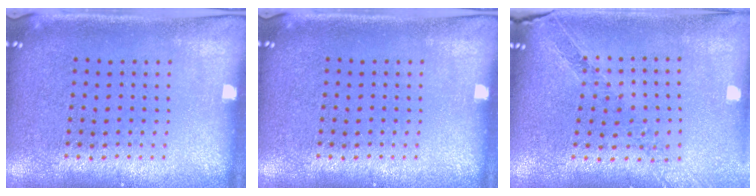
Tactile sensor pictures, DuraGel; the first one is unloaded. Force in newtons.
{"total": 0.0}
{"total": 1.1, "press": 1.1, "slide": 0.1}